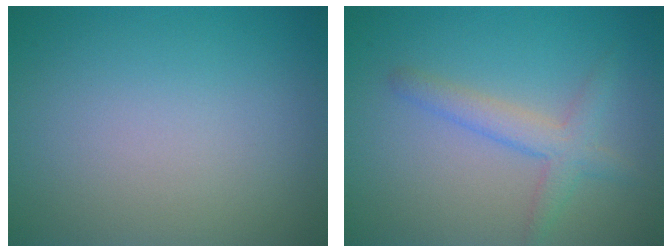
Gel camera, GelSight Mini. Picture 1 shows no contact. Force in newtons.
{"total": 2.8, "press": 2.8, "slide": 0.1}